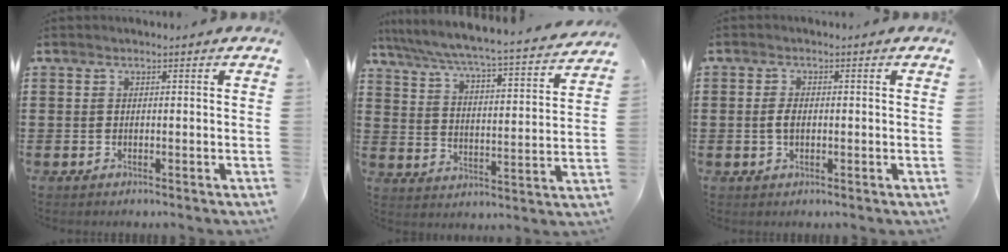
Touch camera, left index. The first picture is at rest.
{"total": 4.7, "force": [4.4, -0.6, 1.6], "torque": [-0.055, -0.043, 0.064]}
{"total": 2.2, "force": [-0.1, 1.1, 1.8], "torque": [-0.046, 0.001, -0.006]}